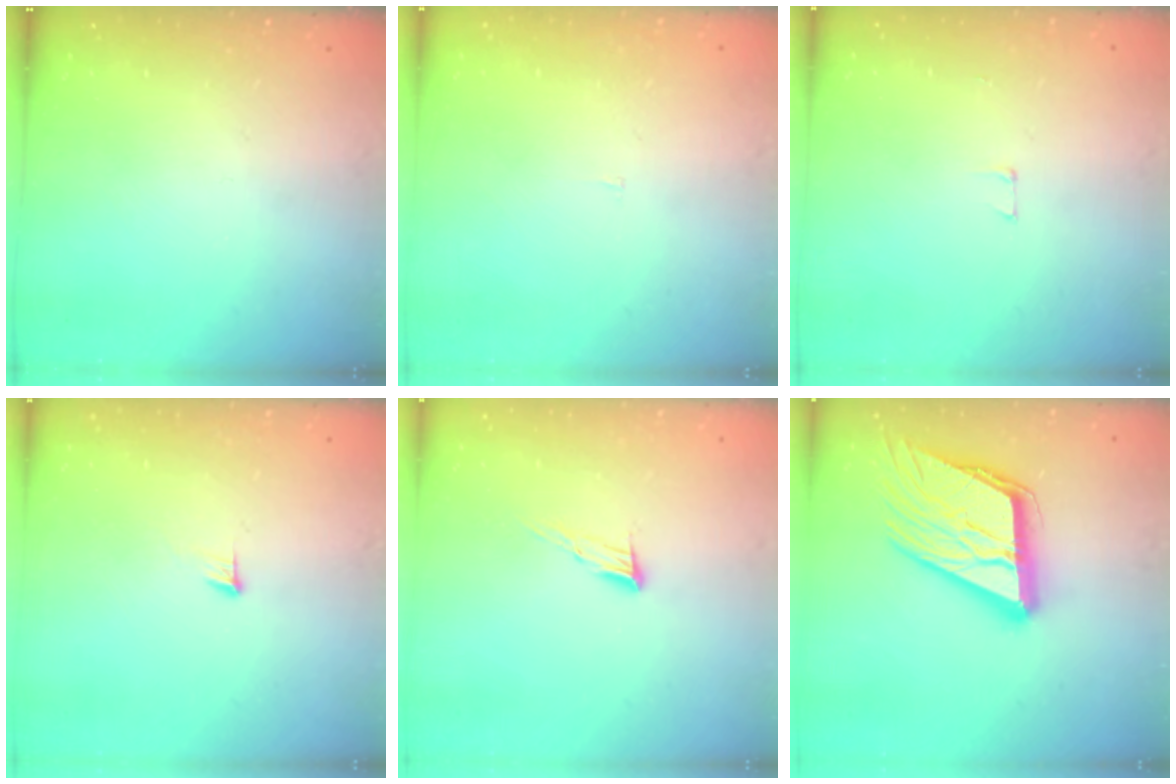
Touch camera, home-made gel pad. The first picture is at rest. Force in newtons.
{"total": 1.8, "press": 1.8, "slide": 0.1}
{"total": 2.9, "press": 2.9, "slide": 0.2}
{"total": 3.3, "press": 3.3, "slide": 0.2}
{"total": 7.3, "press": 7.2, "slide": 1.2}
{"total": 19.2, "press": 19.0, "slide": 2.8}